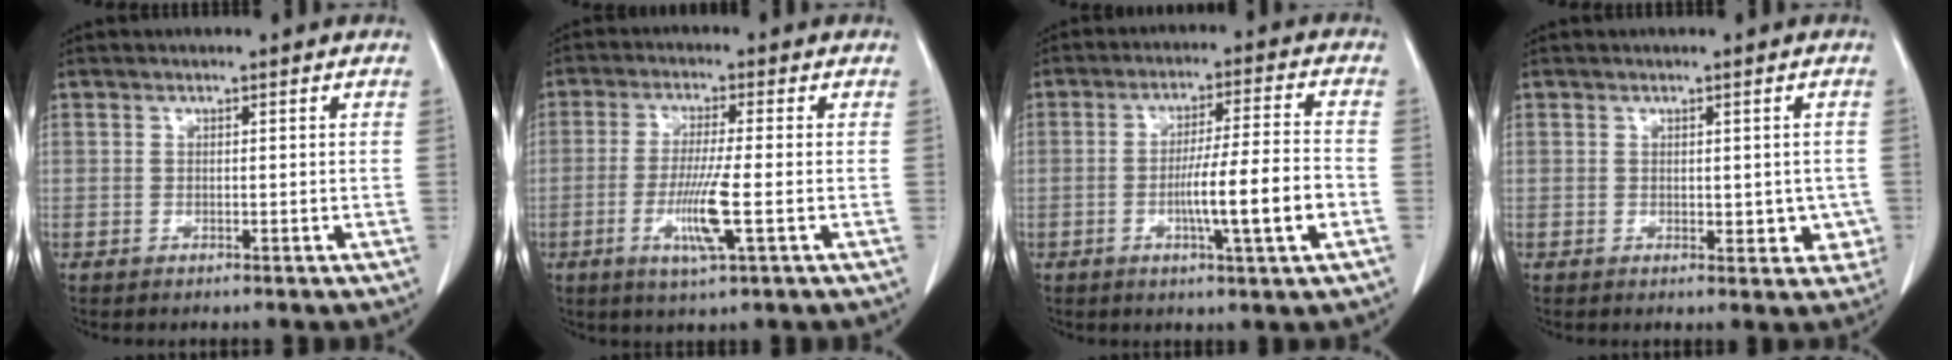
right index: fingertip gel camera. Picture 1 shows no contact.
{"total": 7.5, "force": [-2.1, -0.2, 7.2], "torque": [-0.140, -0.017, -0.041]}
{"total": 10.2, "force": [-2.9, -0.2, 9.8], "torque": [-0.163, 0.000, -0.049]}
{"total": 3.8, "force": [-0.3, 2.4, 3.0], "torque": [-0.016, 0.002, 0.003]}